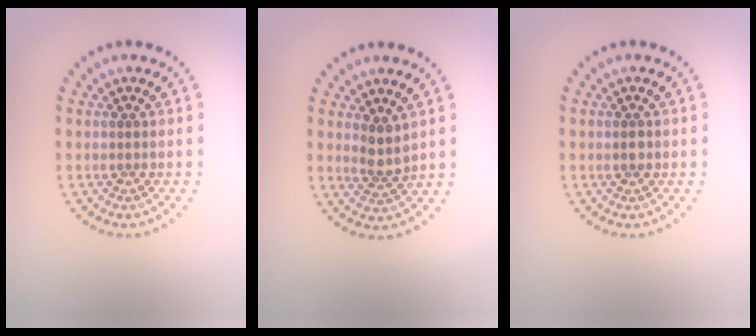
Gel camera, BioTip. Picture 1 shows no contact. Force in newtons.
{"total": 2.1, "press": 1.7, "slide": 1.1}
{"total": 1.2, "press": 1.2, "slide": 0.0}